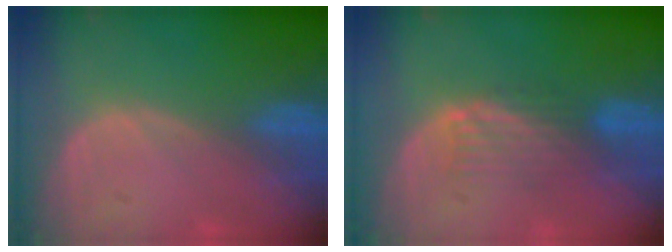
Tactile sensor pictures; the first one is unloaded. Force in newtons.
{"total": 4.7, "press": 4.1, "slide": 2.4}